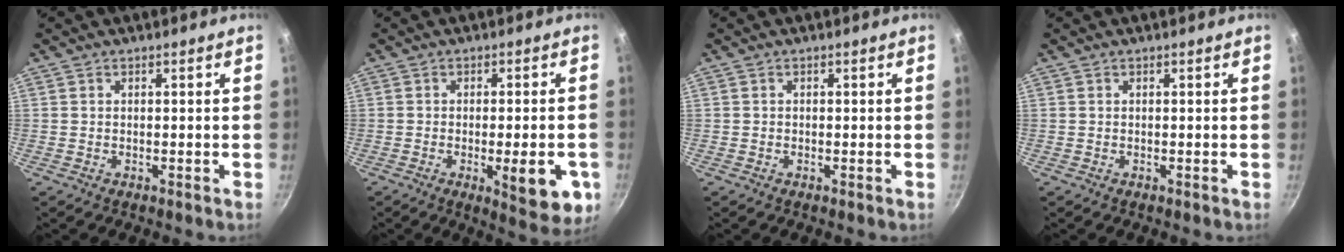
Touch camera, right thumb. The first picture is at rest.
{"total": 10.8, "force": [-3.3, 3.4, 9.8], "torque": [-0.104, 0.004, -0.036]}
{"total": 0.0}
{"total": 0.0}